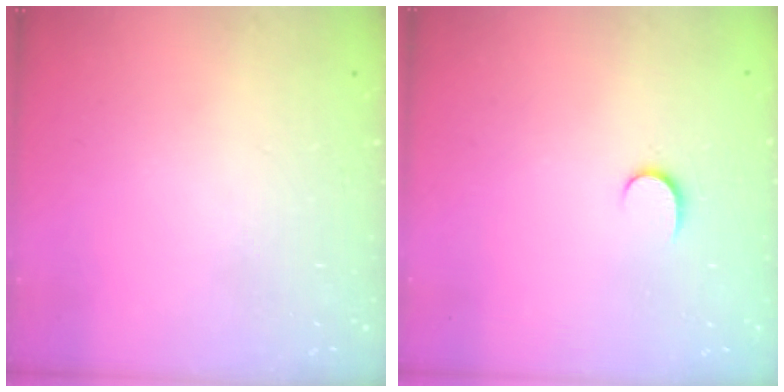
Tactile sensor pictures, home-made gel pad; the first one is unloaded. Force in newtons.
{"total": 3.8, "press": 3.8, "slide": 0.4}